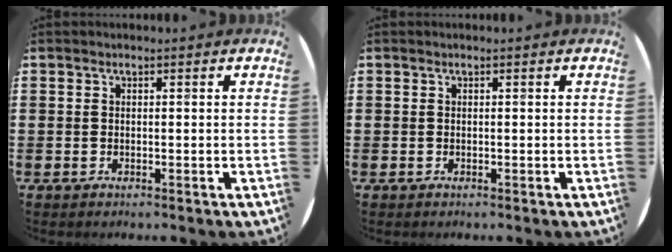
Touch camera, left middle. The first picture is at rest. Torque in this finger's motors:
{"motor_torque": [0.00, 0.00, 0.00, -0.01]}